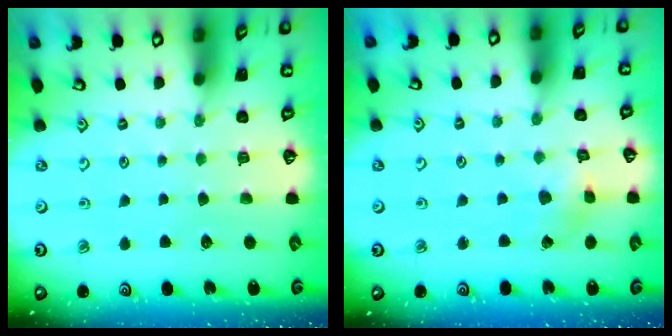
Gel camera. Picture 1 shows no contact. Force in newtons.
{"total": 2.9, "press": 2.9, "slide": 0.2}